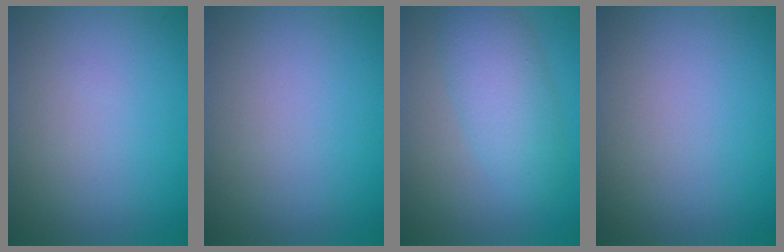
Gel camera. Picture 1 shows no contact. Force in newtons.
{"total": 0.0}
{"total": 4.4, "press": 4.4, "slide": 0.1}
{"total": 0.0}